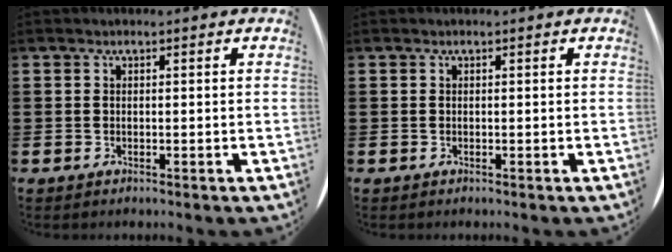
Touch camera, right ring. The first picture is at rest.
{"total": 0.0}